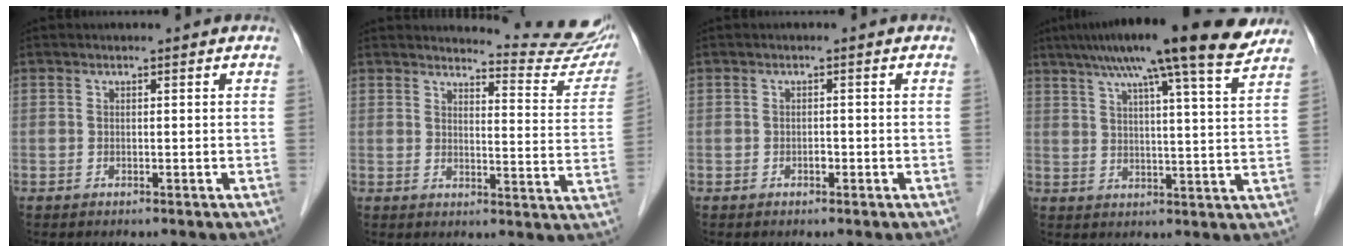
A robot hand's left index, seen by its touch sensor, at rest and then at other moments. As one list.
[{"total": 12.6, "force": [12.4, 0.5, 2.0], "torque": [-0.013, -0.083, 0.126]}, {"total": 0.7, "force": [-0.4, 0.3, 0.4], "torque": [-0.008, 0.002, -0.006]}, {"total": 17.9, "force": [13.9, 0.0, 11.2], "torque": [-0.178, 0.028, 0.186]}]